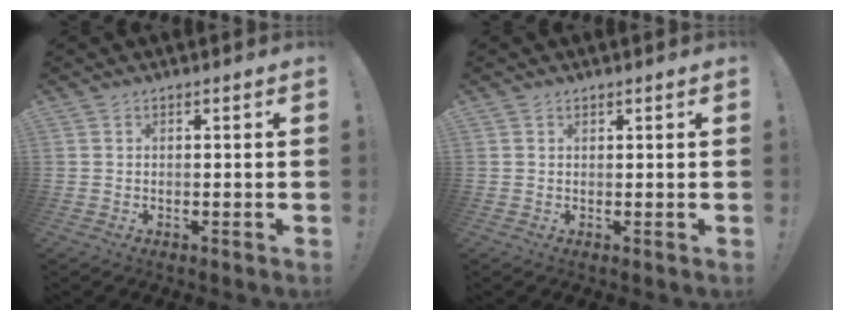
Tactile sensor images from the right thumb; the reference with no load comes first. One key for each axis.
{"total": 0.7, "fx": 0.6, "fy": 0.3, "fz": 0.2, "tx": 0.005, "ty": -0.005, "tz": 0.011}